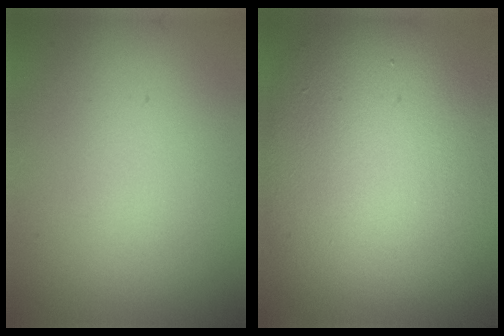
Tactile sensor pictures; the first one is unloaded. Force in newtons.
{"total": 13.6, "press": 13.6, "slide": 0.7}